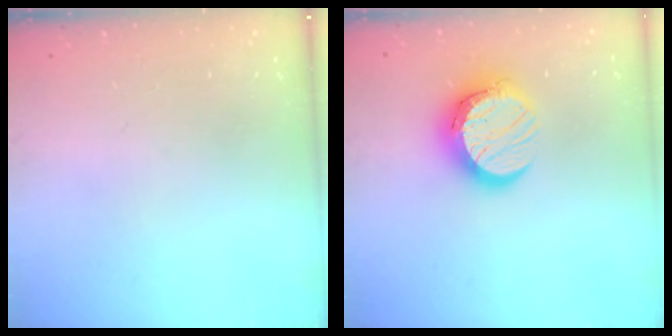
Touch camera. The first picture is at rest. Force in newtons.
{"total": 12.4, "press": 12.4, "slide": 0.9}